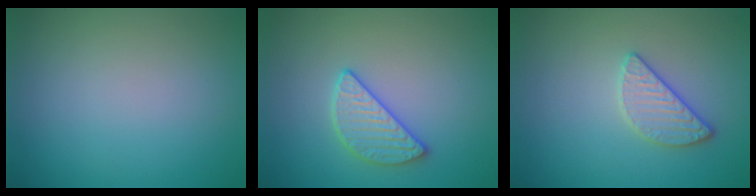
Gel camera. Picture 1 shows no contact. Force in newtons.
{"total": 2.8, "press": 2.7, "slide": 0.7}
{"total": 2.5, "press": 2.3, "slide": 0.8}